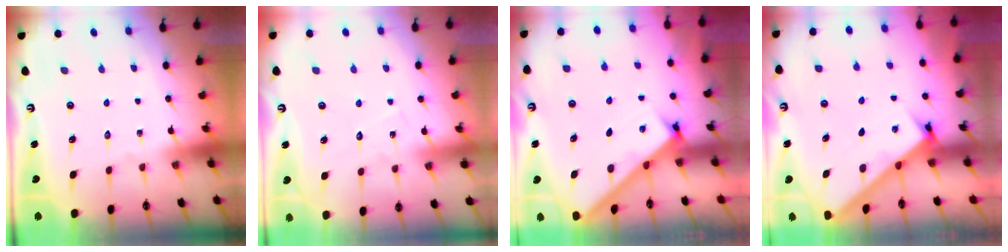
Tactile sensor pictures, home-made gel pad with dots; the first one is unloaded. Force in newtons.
{"total": 4.7, "press": 4.7, "slide": 0.4}
{"total": 2.8, "press": 2.8, "slide": 0.4}
{"total": 3.1, "press": 3.1, "slide": 0.1}